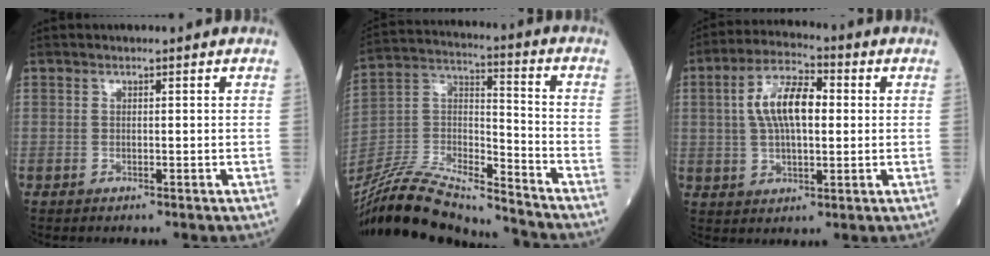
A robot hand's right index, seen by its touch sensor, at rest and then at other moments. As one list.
[{"total": 20.6, "force": [-19.3, 1.9, 7.1], "torque": [-0.155, 0.010, -0.346]}, {"total": 9.9, "force": [1.5, 3.9, 8.9], "torque": [-0.176, 0.022, 0.023]}]